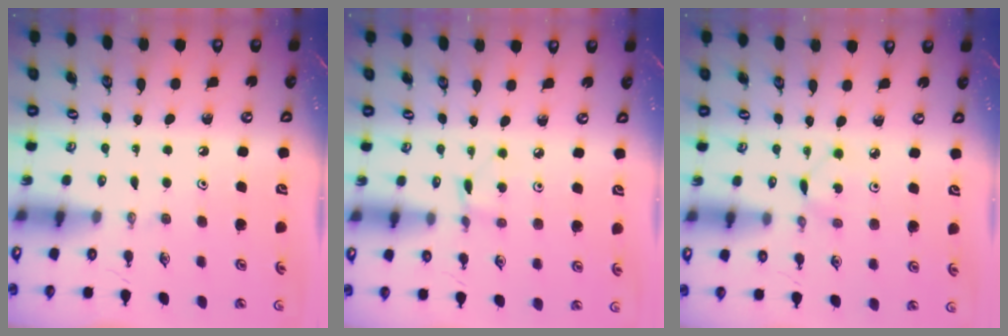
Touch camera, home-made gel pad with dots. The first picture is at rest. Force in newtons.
{"total": 1.4, "press": 1.4, "slide": 0.2}
{"total": 2.6, "press": 2.6, "slide": 0.3}